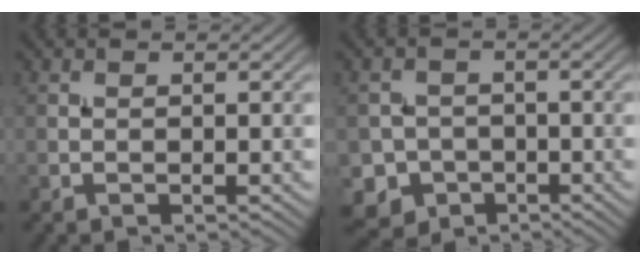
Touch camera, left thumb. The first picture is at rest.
{"total": 5.2, "force": [-2.3, 4.5, 1.0], "torque": [-0.017, -0.006, -0.054]}